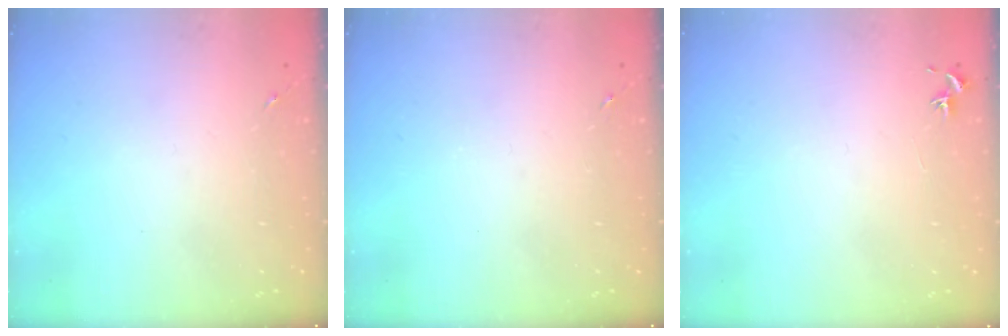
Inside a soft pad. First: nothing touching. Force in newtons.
{"total": 0.0}
{"total": 0.8, "press": 0.7, "slide": 0.3}